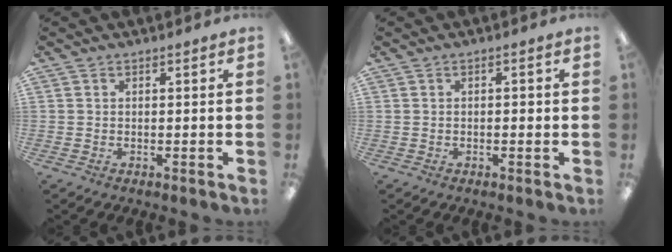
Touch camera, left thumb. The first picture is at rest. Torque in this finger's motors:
{"motor_torque": [-0.09, -0.11, -0.10, -0.05, 0.03]}